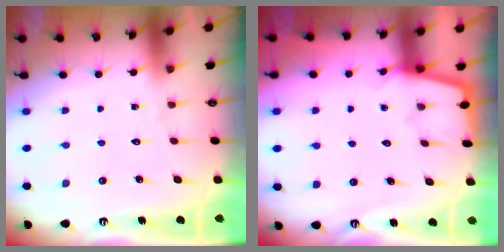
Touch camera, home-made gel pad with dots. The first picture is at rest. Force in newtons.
{"total": 2.7, "press": 2.7, "slide": 0.3}